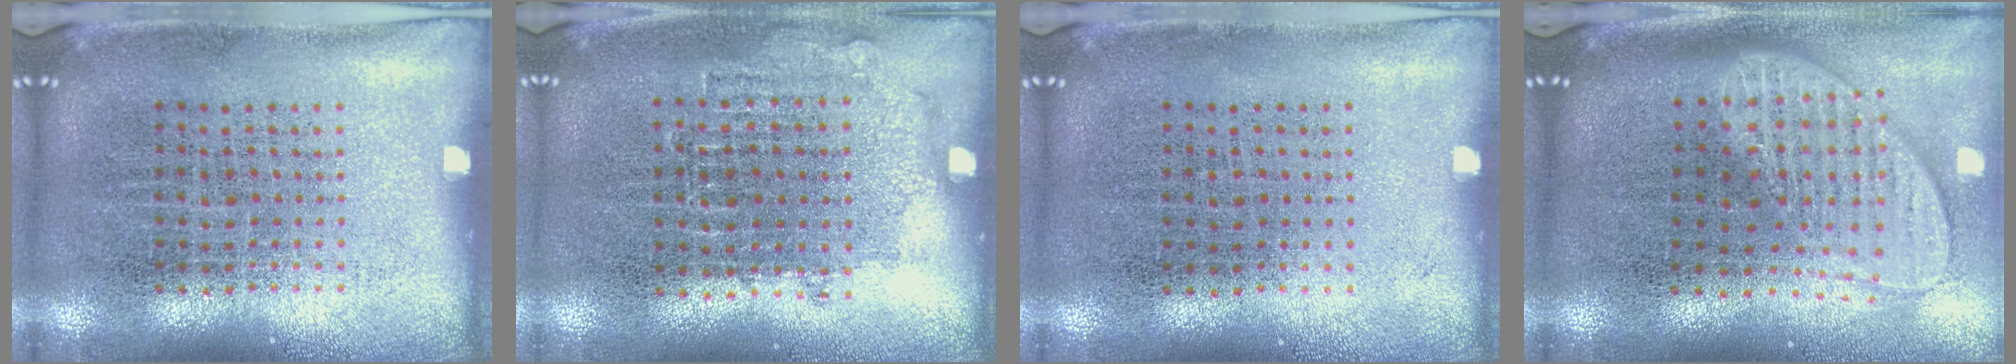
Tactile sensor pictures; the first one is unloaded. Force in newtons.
{"total": 0.9, "press": 0.8, "slide": 0.4}
{"total": 0.0}
{"total": 2.0, "press": 1.6, "slide": 1.1}